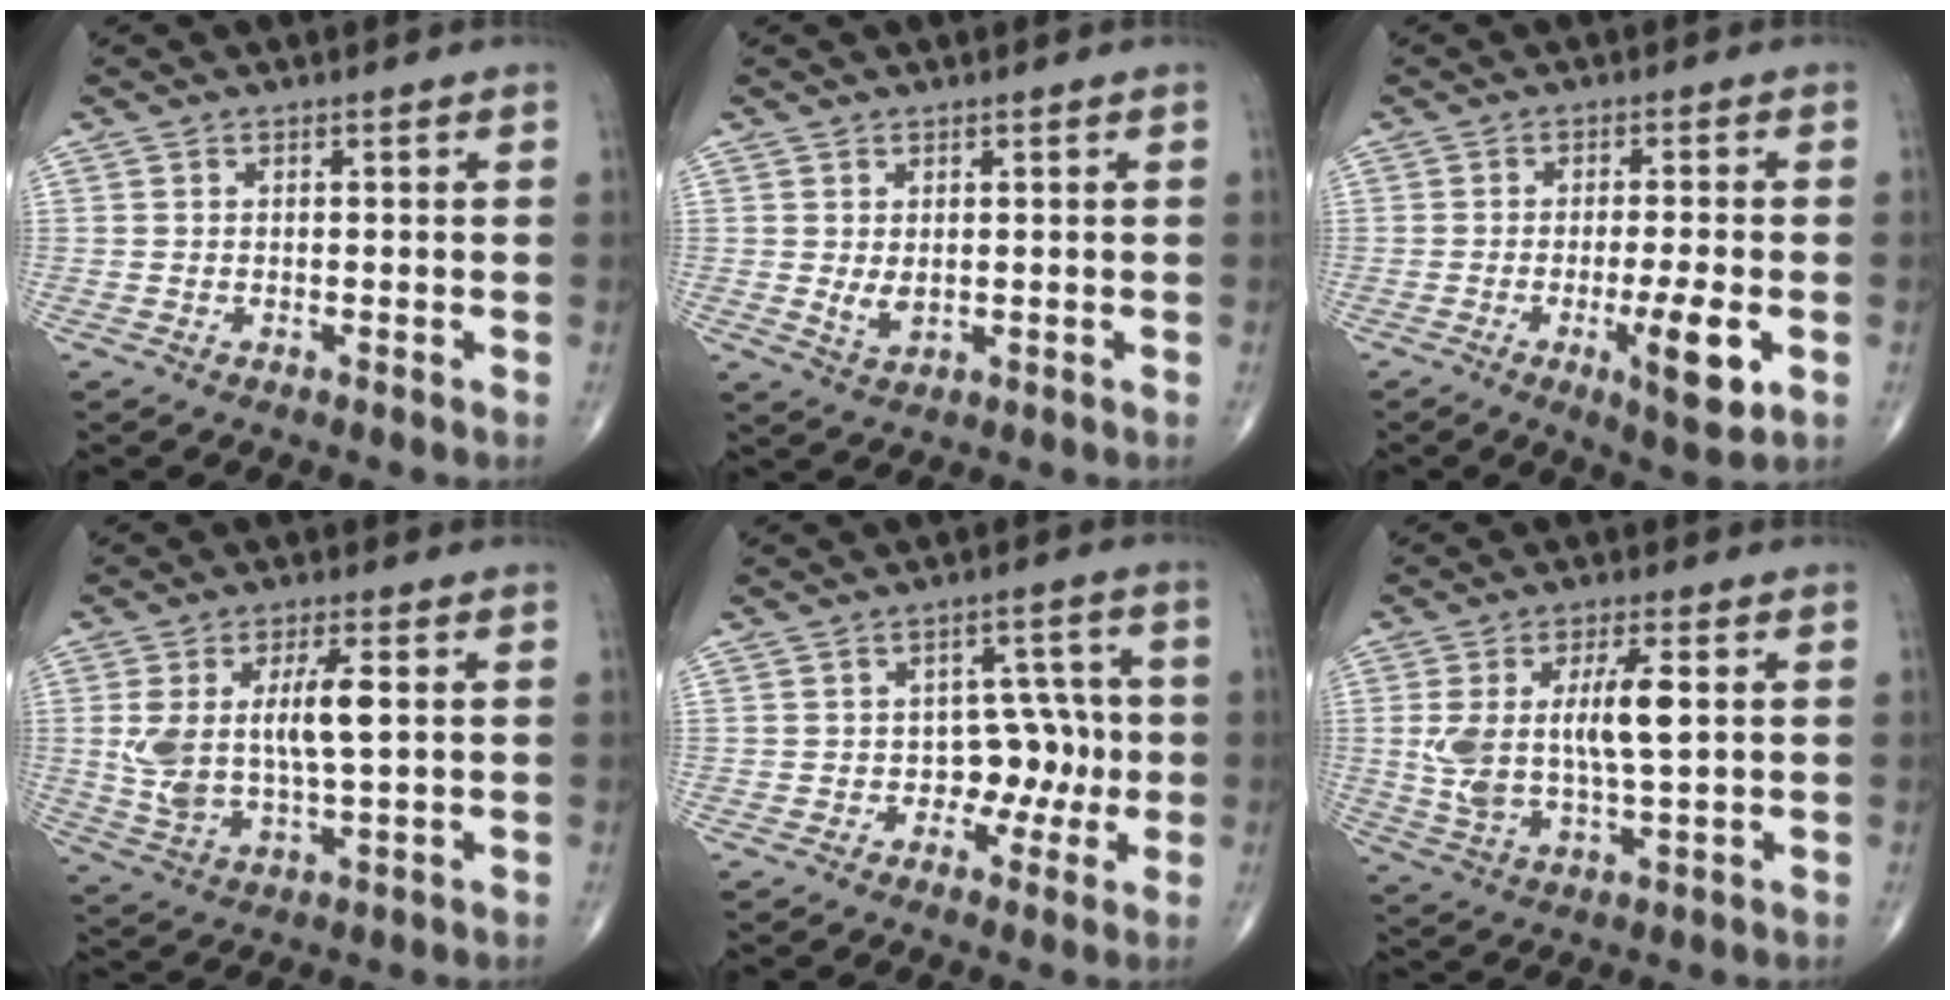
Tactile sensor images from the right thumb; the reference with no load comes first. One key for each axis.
{"total": 2.6, "fx": 0.3, "fy": 1.4, "fz": 2.1, "tx": -0.036, "ty": -0.008, "tz": 0.013}
{"total": 8.4, "fx": -2.5, "fy": 1.5, "fz": 7.9, "tx": -0.124, "ty": -0.006, "tz": -0.035}
{"total": 12.0, "fx": 1.9, "fy": 4.6, "fz": 10.9, "tx": -0.220, "ty": -0.001, "tz": 0.042}
{"total": 6.9, "fx": -1.2, "fy": 4.9, "fz": 4.7, "tx": -0.020, "ty": 0.026, "tz": -0.019}
{"total": 12.4, "fx": 2.0, "fy": 4.5, "fz": 11.4, "tx": -0.227, "ty": -0.002, "tz": 0.042}